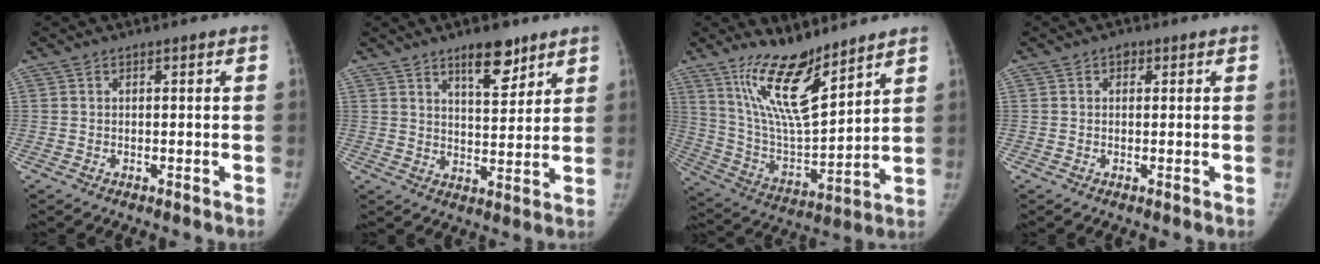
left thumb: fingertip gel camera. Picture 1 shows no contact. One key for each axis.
{"total": 8.4, "fx": 5.8, "fy": 3.2, "fz": 5.2, "tx": -0.055, "ty": -0.040, "tz": 0.092}
{"total": 16.1, "fx": 11.3, "fy": 4.5, "fz": 10.5, "tx": -0.166, "ty": -0.077, "tz": 0.225}
{"total": 1.3, "fx": 0.5, "fy": 1.0, "fz": 0.6, "tx": 0.002, "ty": 0.001, "tz": 0.003}